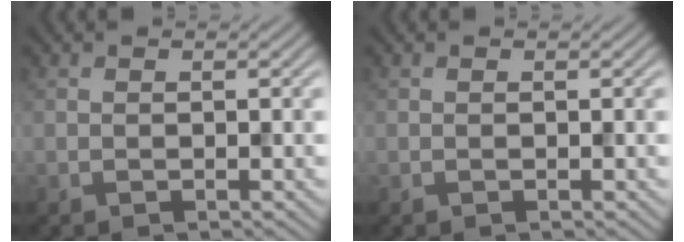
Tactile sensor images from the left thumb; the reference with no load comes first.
{"total": 0.0}